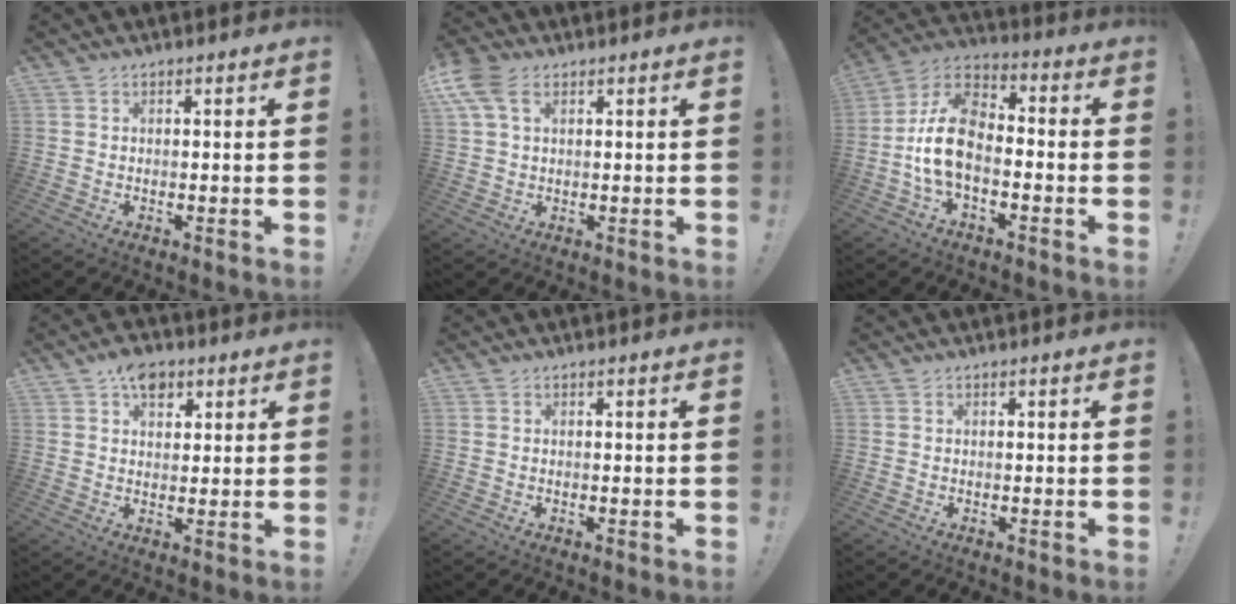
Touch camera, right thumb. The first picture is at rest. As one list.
[{"total": 7.9, "force": [3.4, 4.4, 5.5], "torque": [-0.112, -0.005, 0.067]}, {"total": 13.4, "force": [-3.3, 8.2, 10.1], "torque": [-0.202, 0.028, -0.054]}, {"total": 7.6, "force": [4.0, 5.0, 4.0], "torque": [-0.048, -0.008, 0.072]}, {"total": 0.0}, {"total": 0.0}]